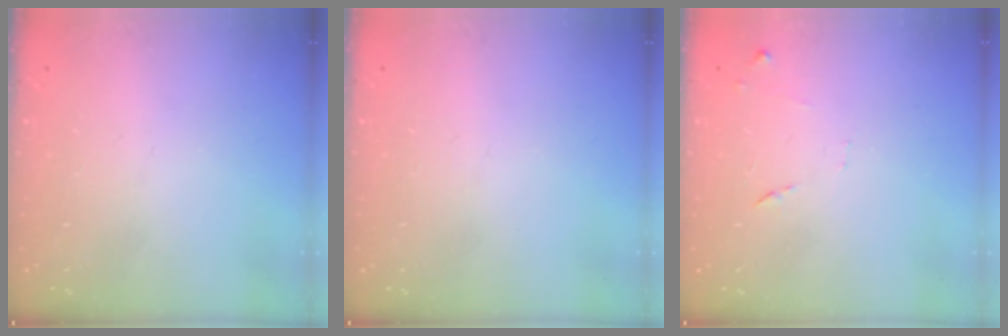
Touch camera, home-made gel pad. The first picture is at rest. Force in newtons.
{"total": 0.0}
{"total": 7.5, "press": 7.5, "slide": 0.6}